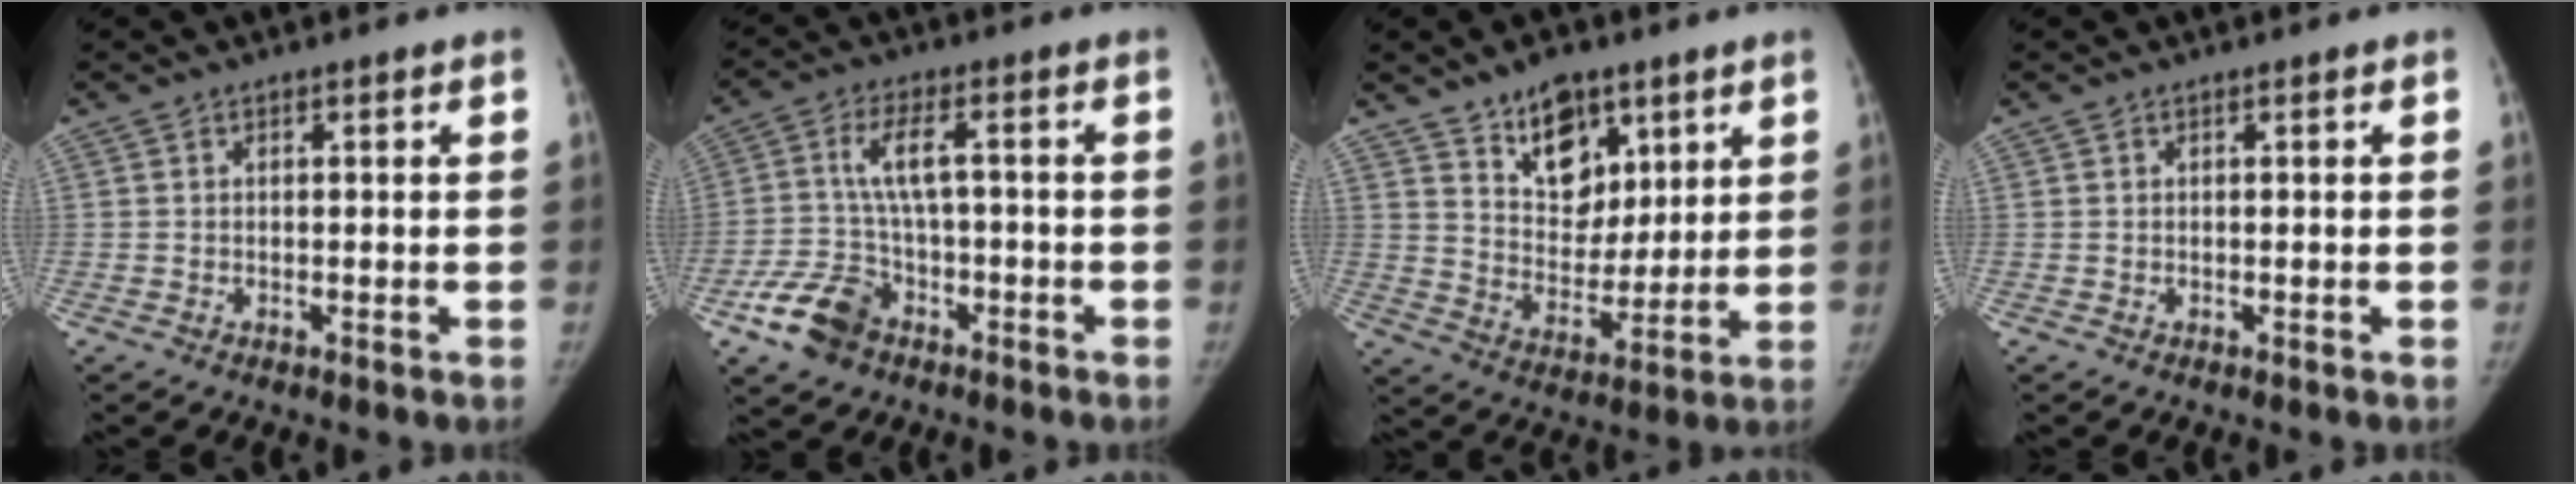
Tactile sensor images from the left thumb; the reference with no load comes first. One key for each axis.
{"total": 9.7, "fx": -4.7, "fy": 6.5, "fz": 5.6, "tx": -0.101, "ty": 0.024, "tz": -0.084}
{"total": 12.3, "fx": 7.5, "fy": 7.5, "fz": 6.3, "tx": -0.060, "ty": -0.050, "tz": 0.132}
{"total": 0.0}